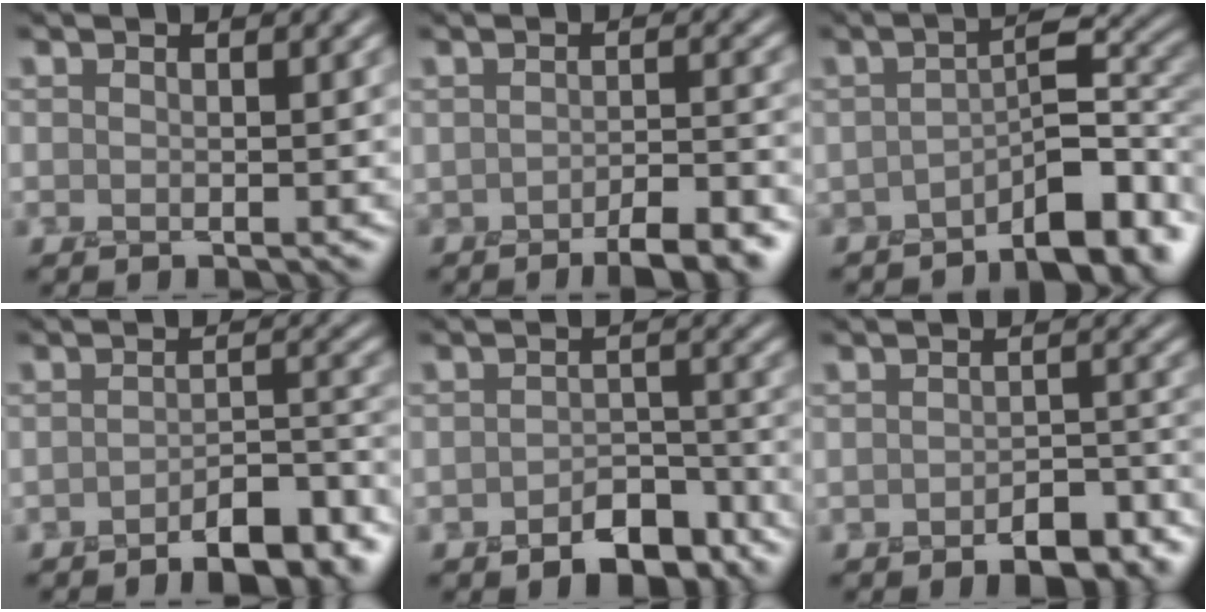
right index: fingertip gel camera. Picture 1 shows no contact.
{"total": 5.5, "force": [-3.5, 1.6, 3.9], "torque": [-0.053, -0.006, -0.050]}
{"total": 7.5, "force": [-3.8, 2.8, 5.7], "torque": [-0.069, 0.012, -0.067]}
{"total": 5.9, "force": [-4.0, 1.8, 3.9], "torque": [-0.053, 0.004, -0.055]}
{"total": 5.0, "force": [-3.2, 2.5, 2.9], "torque": [-0.039, -0.002, -0.048]}
{"total": 4.5, "force": [-2.7, 2.0, 3.0], "torque": [-0.040, -0.002, -0.032]}